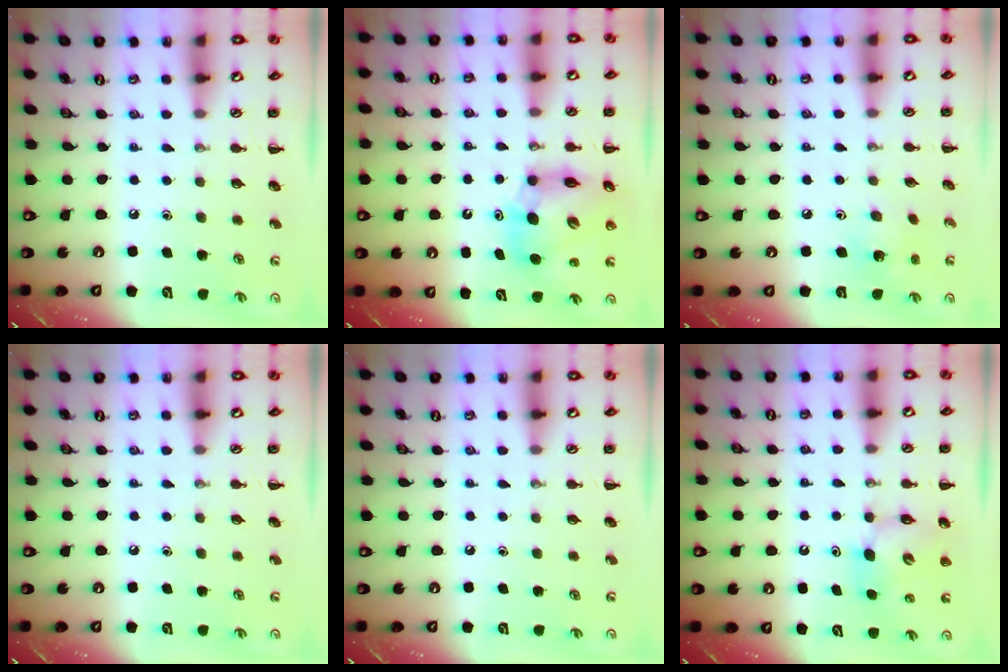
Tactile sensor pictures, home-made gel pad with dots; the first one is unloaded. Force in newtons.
{"total": 11.2, "press": 10.7, "slide": 3.4}
{"total": 2.2, "press": 2.2, "slide": 0.4}
{"total": 0.0}
{"total": 0.0}
{"total": 6.1, "press": 6.1, "slide": 0.7}